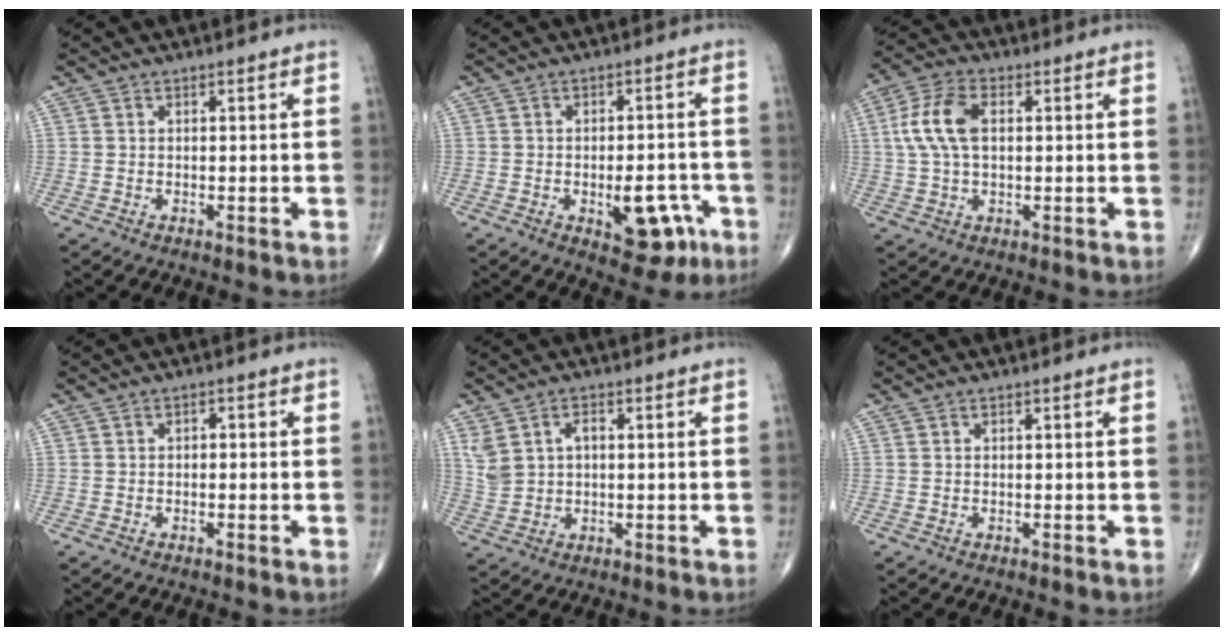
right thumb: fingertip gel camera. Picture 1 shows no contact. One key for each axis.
{"total": 9.6, "fx": -3.6, "fy": 4.8, "fz": 7.5, "tx": -0.073, "ty": 0.022, "tz": -0.037}
{"total": 9.4, "fx": 1.5, "fy": 5.2, "fz": 7.6, "tx": -0.166, "ty": 0.017, "tz": 0.028}
{"total": 1.0, "fx": -0.2, "fy": 0.7, "fz": 0.7, "tx": -0.002, "ty": 0.003, "tz": -0.007}
{"total": 5.7, "fx": 1.5, "fy": 3.9, "fz": 3.9, "tx": -0.072, "ty": 0.004, "tz": 0.036}
{"total": 0.0}